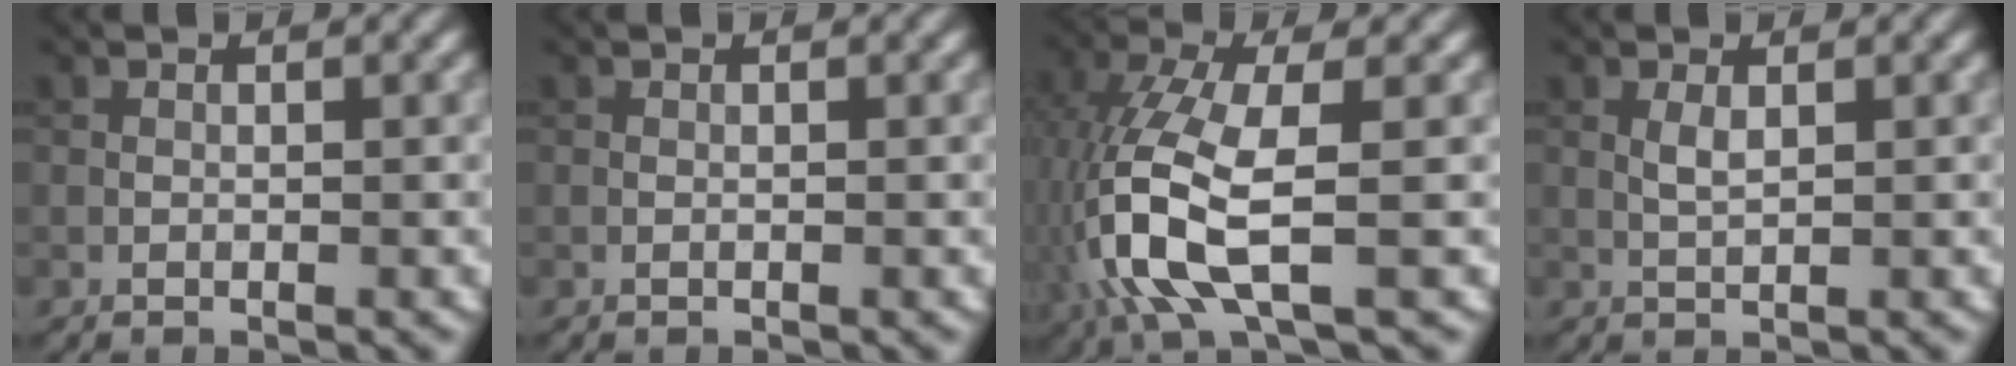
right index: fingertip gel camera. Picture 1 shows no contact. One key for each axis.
{"total": 0.0}
{"total": 8.0, "fx": -1.8, "fy": 3.1, "fz": 7.2, "tx": -0.183, "ty": 0.001, "tz": -0.039}
{"total": 1.2, "fx": 0.3, "fy": 0.4, "fz": 1.0, "tx": -0.028, "ty": 0.001, "tz": 0.008}